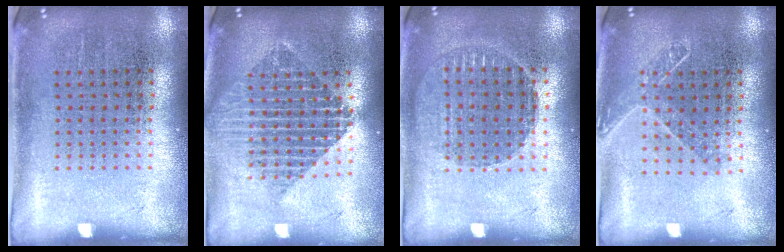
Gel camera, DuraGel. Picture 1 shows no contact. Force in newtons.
{"total": 2.1, "press": 1.7, "slide": 1.2}
{"total": 1.2, "press": 1.2, "slide": 0.3}
{"total": 1.4, "press": 1.1, "slide": 0.8}